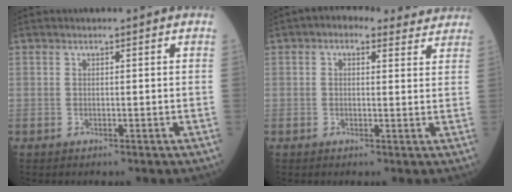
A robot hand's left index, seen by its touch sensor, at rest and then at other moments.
{"total": 5.9, "force": [4.5, 3.0, 2.3], "torque": [-0.026, 0.026, 0.050]}